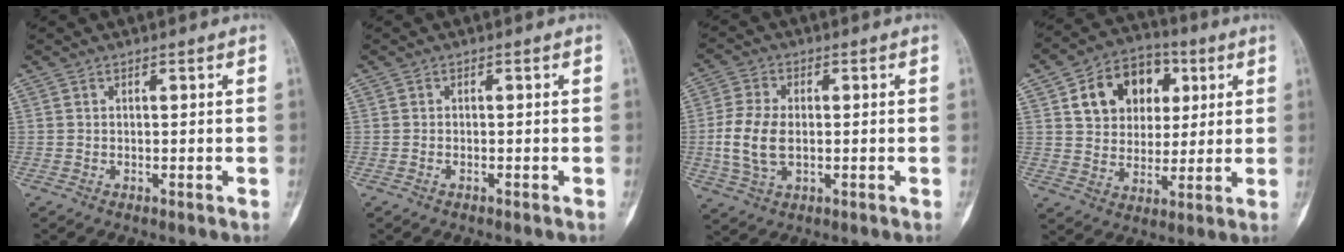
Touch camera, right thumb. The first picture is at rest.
{"total": 0.6, "force": [-0.3, 0.2, 0.4], "torque": [-0.013, 0.005, -0.005]}
{"total": 9.1, "force": [-0.7, 5.5, 7.2], "torque": [-0.156, 0.003, -0.012]}
{"total": 14.4, "force": [4.8, 11.0, 7.9], "torque": [-0.086, -0.002, 0.078]}